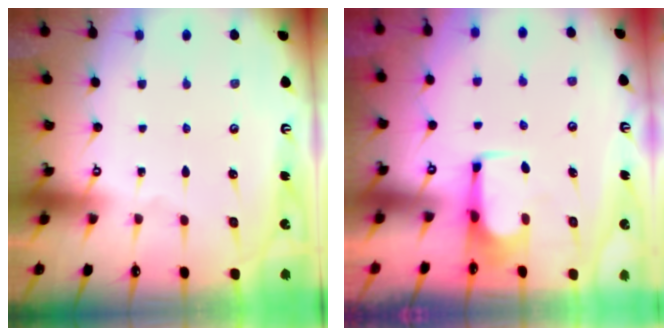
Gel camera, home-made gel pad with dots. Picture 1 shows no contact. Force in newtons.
{"total": 3.7, "press": 3.6, "slide": 0.7}